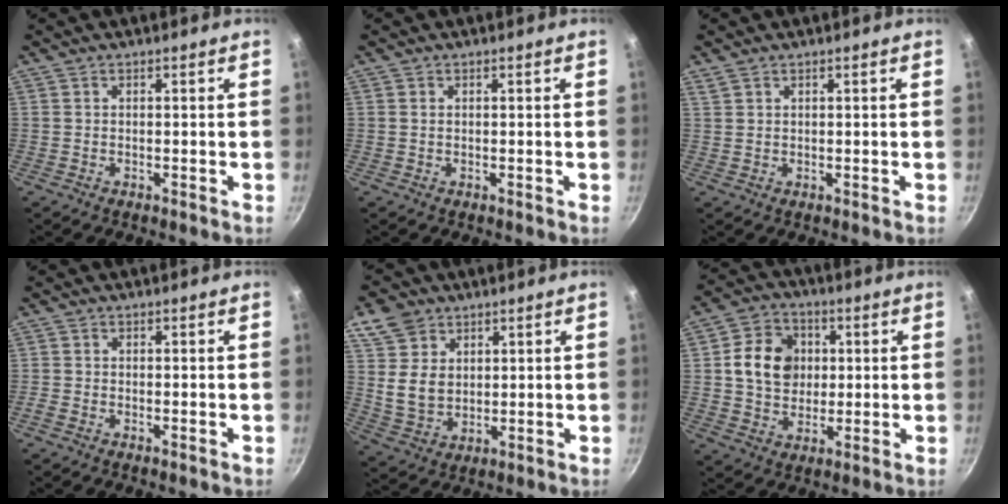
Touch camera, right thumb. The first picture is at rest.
{"total": 0.5, "force": [0.1, 0.4, 0.3], "torque": [-0.005, 0.002, 0.002]}
{"total": 1.5, "force": [1.1, 0.8, 0.6], "torque": [-0.009, 0.001, 0.023]}
{"total": 0.7, "force": [-0.4, 0.3, 0.5], "torque": [-0.017, 0.002, -0.012]}
{"total": 9.8, "force": [4.7, 7.6, 4.1], "torque": [-0.046, -0.022, 0.095]}
{"total": 11.5, "force": [1.8, 9.4, 6.2], "torque": [-0.076, 0.008, 0.025]}